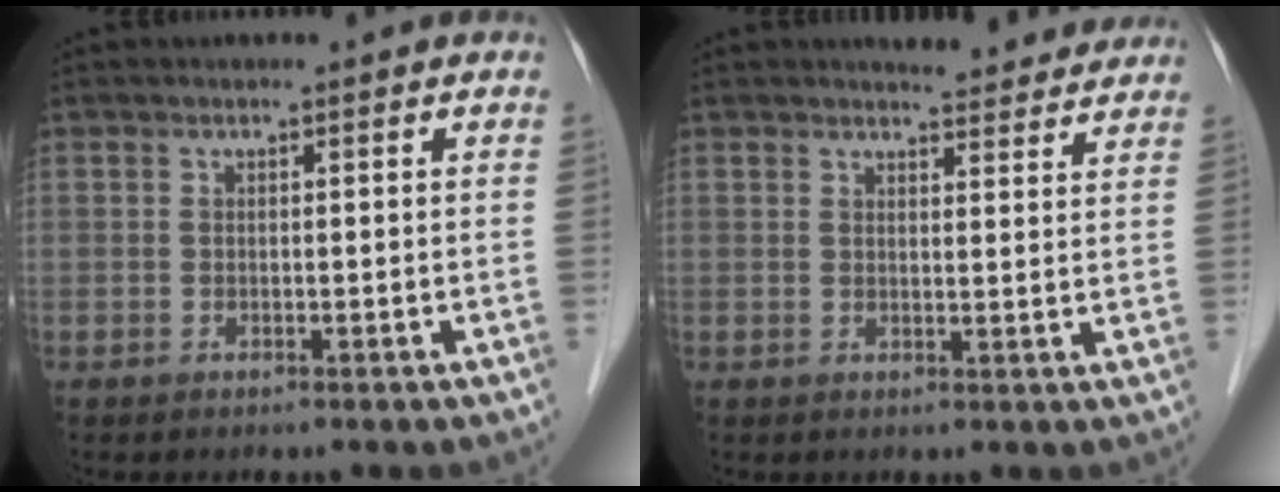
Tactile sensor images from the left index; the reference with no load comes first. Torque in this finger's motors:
{"motor_torque": [-0.20, -0.58, 0.27, 0.05]}